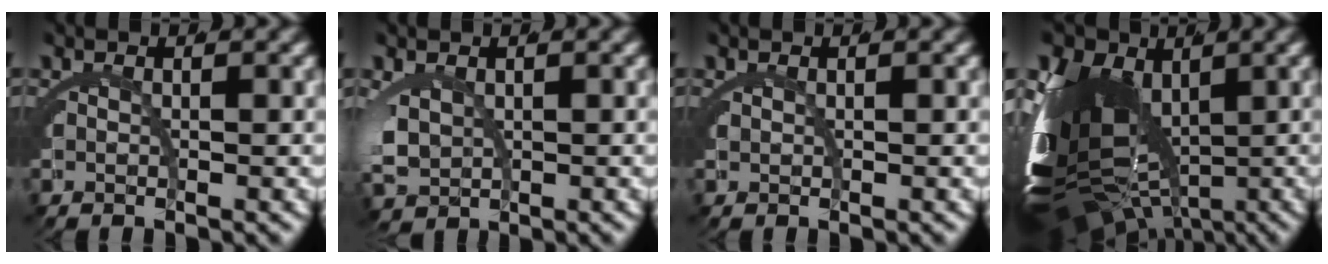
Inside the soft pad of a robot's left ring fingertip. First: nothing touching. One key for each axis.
{"total": 2.7, "fx": 0.5, "fy": 2.0, "fz": 1.7, "tx": -0.064, "ty": -0.028, "tz": 0.030}
{"total": 0.9, "fx": 0.3, "fy": -0.8, "fz": -0.1, "tx": -0.001, "ty": -0.004, "tz": 0.013}
{"total": 16.3, "fx": -1.7, "fy": 10.1, "fz": 12.6, "tx": -0.250, "ty": -0.056, "tz": -0.006}